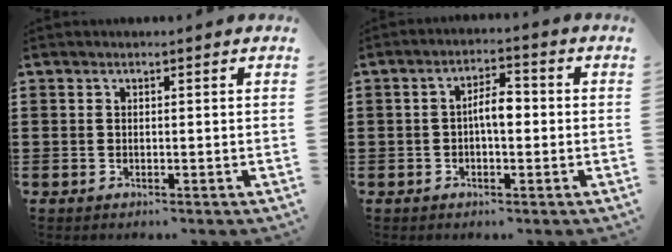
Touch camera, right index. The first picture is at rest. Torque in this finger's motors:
{"motor_torque": [0.98, -0.42, 0.43, 0.09]}